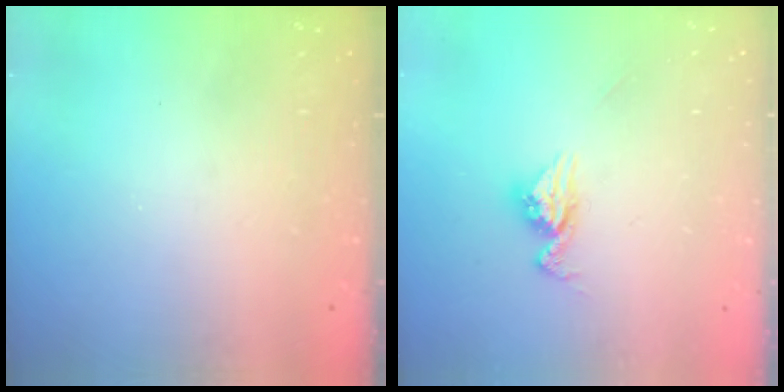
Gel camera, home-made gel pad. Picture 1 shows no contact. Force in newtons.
{"total": 11.1, "press": 11.0, "slide": 0.9}